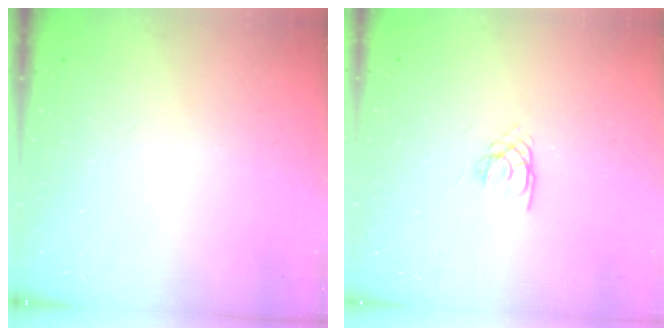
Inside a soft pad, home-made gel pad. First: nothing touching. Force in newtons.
{"total": 1.8, "press": 1.8, "slide": 0.2}